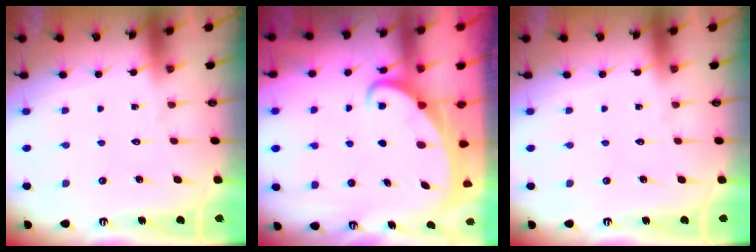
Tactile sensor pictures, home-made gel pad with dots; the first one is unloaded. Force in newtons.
{"total": 3.0, "press": 3.0, "slide": 0.4}
{"total": 0.0}